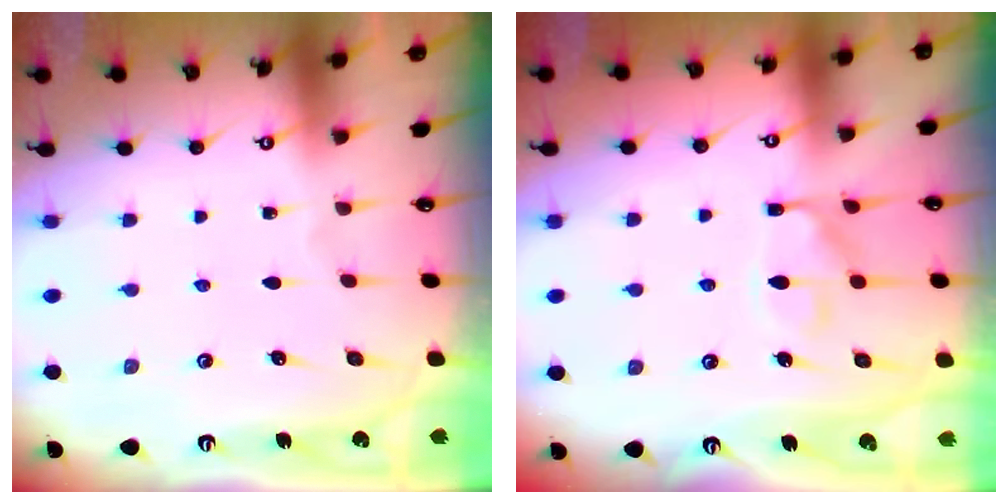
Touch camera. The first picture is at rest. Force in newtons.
{"total": 11.6, "press": 11.5, "slide": 1.2}